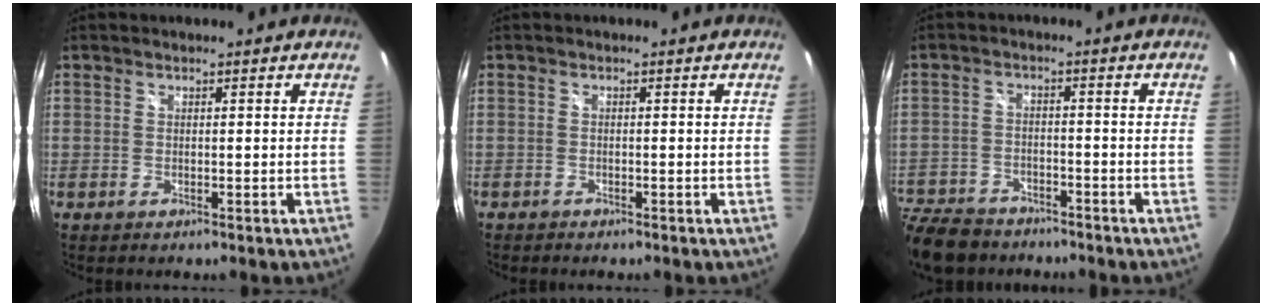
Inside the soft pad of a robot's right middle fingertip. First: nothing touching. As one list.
[{"total": 0.9, "force": [-0.9, 0.3, -0.1], "torque": [-0.003, 0.001, -0.019]}, {"total": 15.3, "force": [-11.6, 8.3, 5.5], "torque": [-0.167, -0.004, -0.196]}]